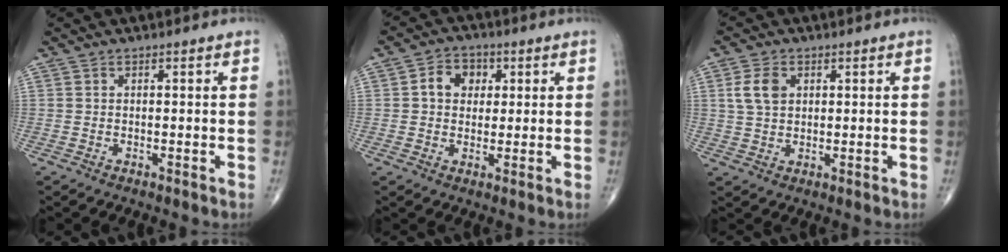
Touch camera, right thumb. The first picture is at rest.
{"total": 5.9, "force": [1.3, 4.7, 3.3], "torque": [-0.029, 0.007, 0.014]}
{"total": 5.2, "force": [1.5, 3.6, 3.5], "torque": [-0.062, -0.001, 0.029]}